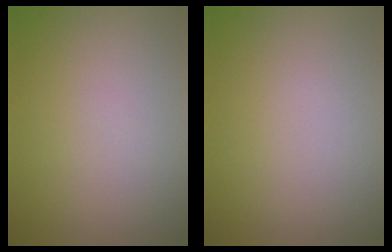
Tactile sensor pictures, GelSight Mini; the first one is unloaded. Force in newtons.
{"total": 0.0}